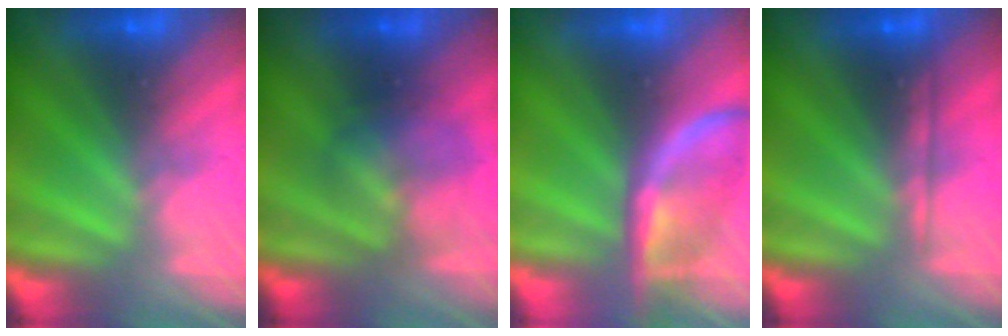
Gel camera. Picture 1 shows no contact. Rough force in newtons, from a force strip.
{"total": 2.3}
{"total": 2.4}
{"total": 2.1}